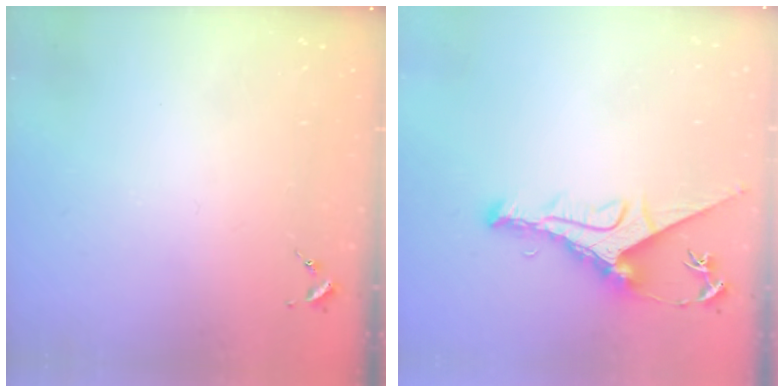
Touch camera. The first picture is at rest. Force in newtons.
{"total": 9.9, "press": 9.8, "slide": 1.0}